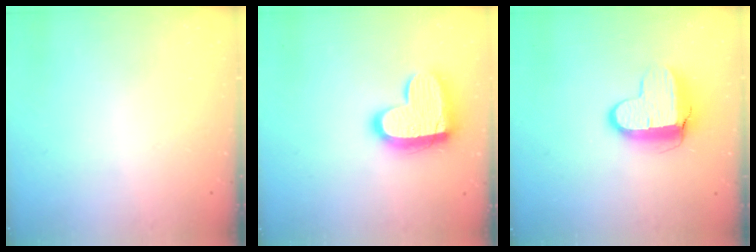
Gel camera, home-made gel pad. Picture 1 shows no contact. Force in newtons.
{"total": 15.7, "press": 15.6, "slide": 1.1}
{"total": 9.9, "press": 9.8, "slide": 0.9}